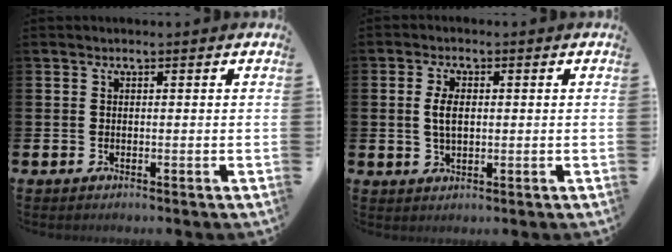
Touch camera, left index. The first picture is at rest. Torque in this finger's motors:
{"motor_torque": [0.57, 0.25, 0.19, 0.01]}